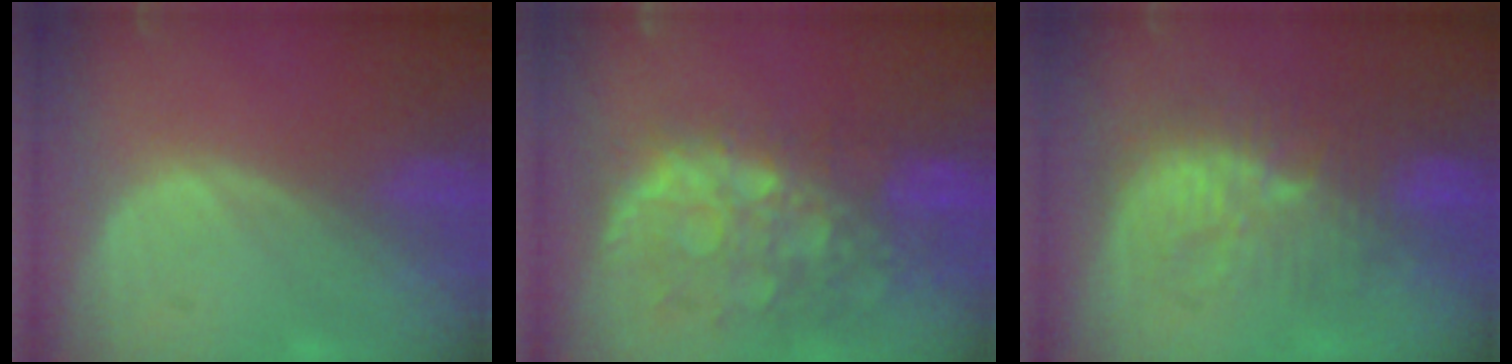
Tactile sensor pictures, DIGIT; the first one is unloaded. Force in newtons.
{"total": 11.1, "press": 9.7, "slide": 5.4}
{"total": 9.2, "press": 9.0, "slide": 2.0}